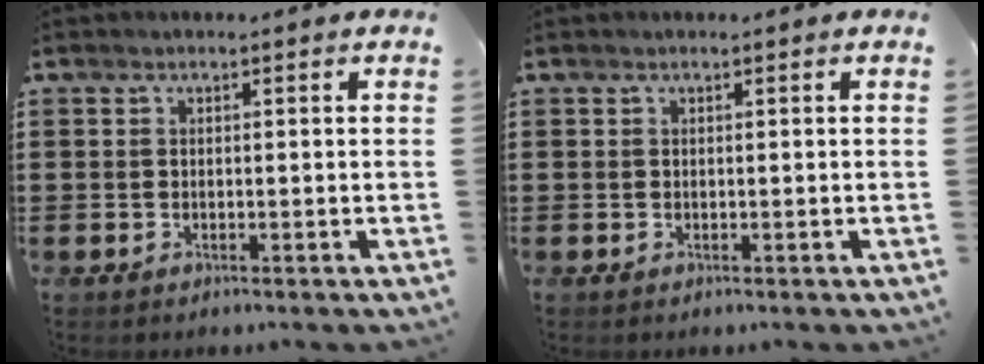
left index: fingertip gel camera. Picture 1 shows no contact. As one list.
[{"total": 0.0}]